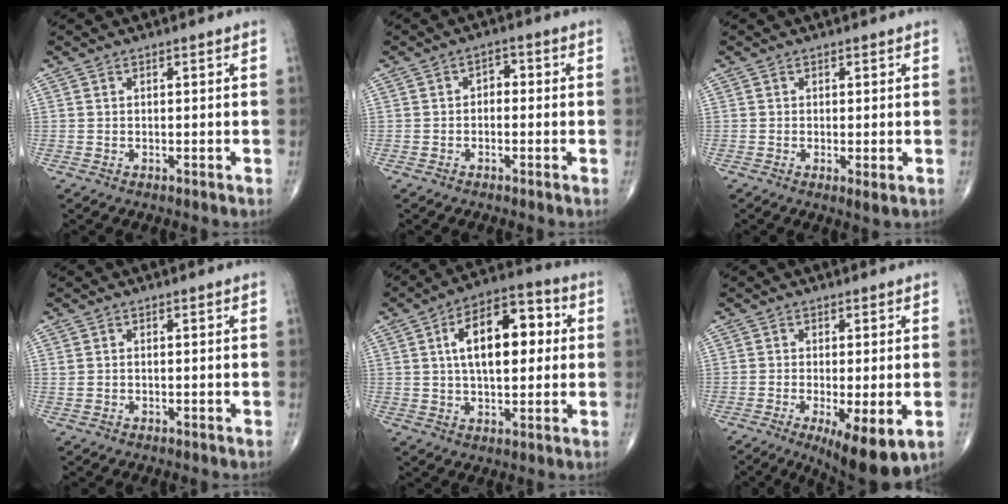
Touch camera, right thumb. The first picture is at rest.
{"total": 2.4, "force": [-0.3, 1.7, 1.6], "torque": [-0.008, 0.013, -0.015]}
{"total": 1.7, "force": [-0.3, 0.3, 1.7], "torque": [-0.036, -0.009, -0.007]}
{"total": 0.9, "force": [0.0, 0.7, 0.6], "torque": [-0.022, 0.007, 0.004]}
{"total": 15.4, "force": [2.8, 7.8, 13.0], "torque": [-0.185, 0.019, 0.039]}
{"total": 10.8, "force": [-3.8, 3.1, 9.6], "torque": [-0.147, -0.020, -0.054]}